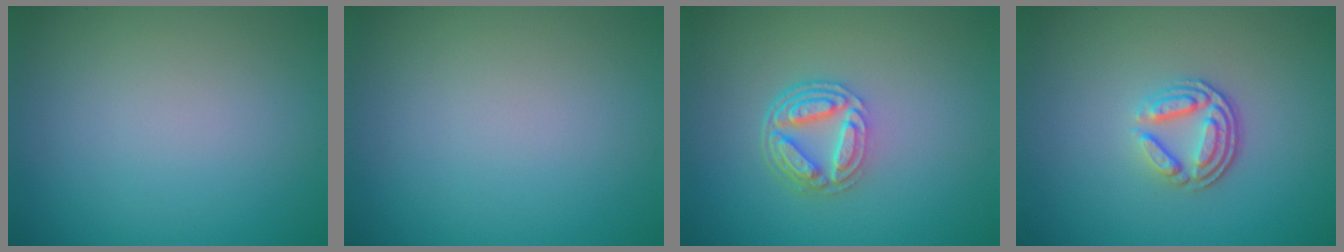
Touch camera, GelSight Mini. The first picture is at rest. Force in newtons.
{"total": 0.0}
{"total": 4.5, "press": 3.3, "slide": 3.0}
{"total": 3.5, "press": 2.6, "slide": 2.4}